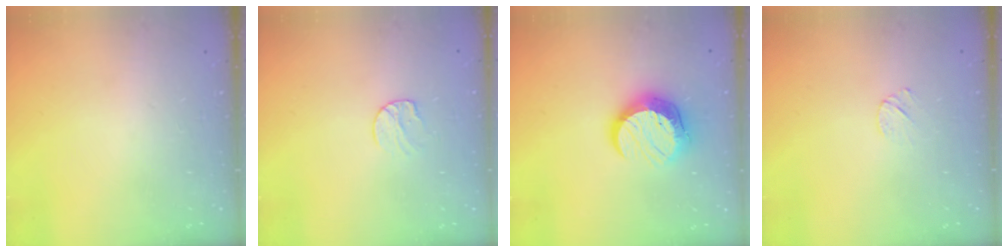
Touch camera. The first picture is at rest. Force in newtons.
{"total": 6.4, "press": 6.4, "slide": 0.6}
{"total": 11.6, "press": 11.6, "slide": 0.9}
{"total": 4.8, "press": 4.7, "slide": 0.9}